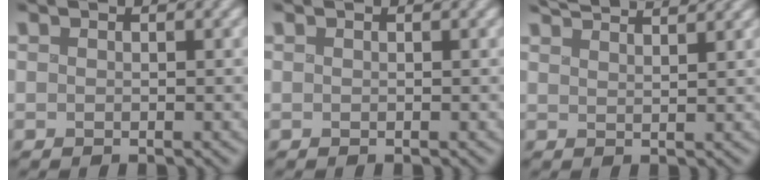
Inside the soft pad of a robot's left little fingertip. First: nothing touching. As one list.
[{"total": 0.0}, {"total": 4.1, "force": [3.8, 0.0, 1.4], "torque": [-0.030, 0.017, 0.056]}]